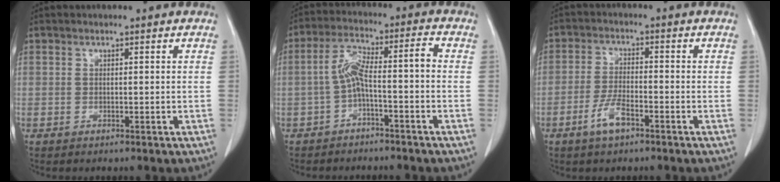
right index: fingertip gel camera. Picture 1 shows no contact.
{"total": 6.9, "force": [-2.0, 1.0, 6.6], "torque": [-0.130, 0.040, -0.036]}
{"total": 4.9, "force": [-2.9, 1.3, 3.8], "torque": [-0.078, -0.001, -0.054]}